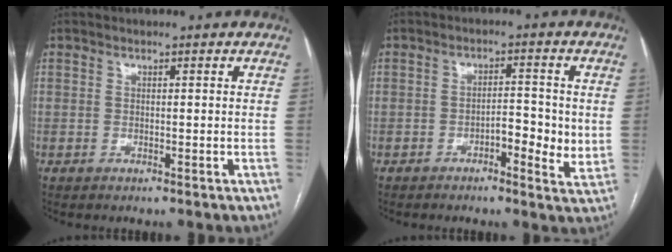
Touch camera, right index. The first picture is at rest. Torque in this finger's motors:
{"motor_torque": [0.22, 0.01, 0.12, 0.03]}